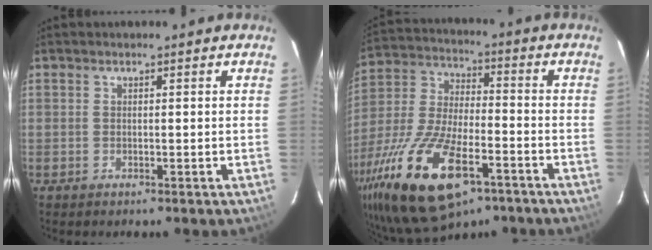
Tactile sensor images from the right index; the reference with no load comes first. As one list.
[{"total": 24.6, "force": [-12.8, 10.3, 18.3], "torque": [-0.395, -0.050, -0.220]}]